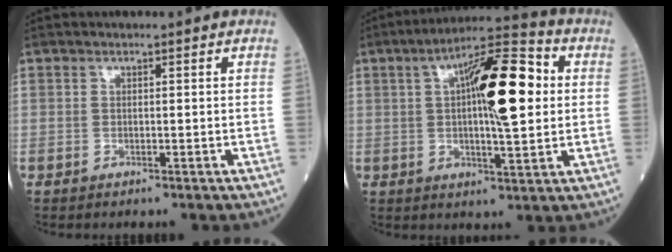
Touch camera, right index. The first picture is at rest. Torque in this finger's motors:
{"motor_torque": [0.99, -0.16, 0.62, 0.21]}